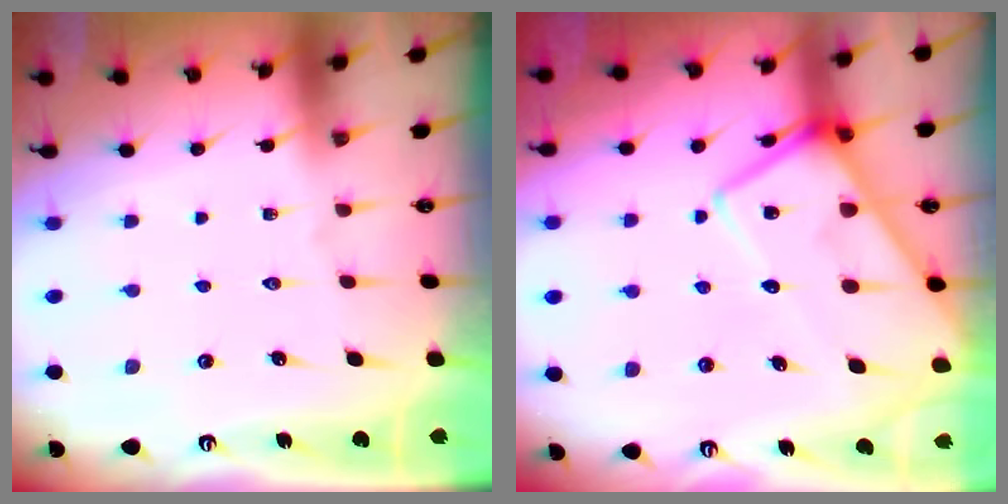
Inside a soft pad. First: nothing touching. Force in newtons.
{"total": 15.0, "press": 14.9, "slide": 1.3}